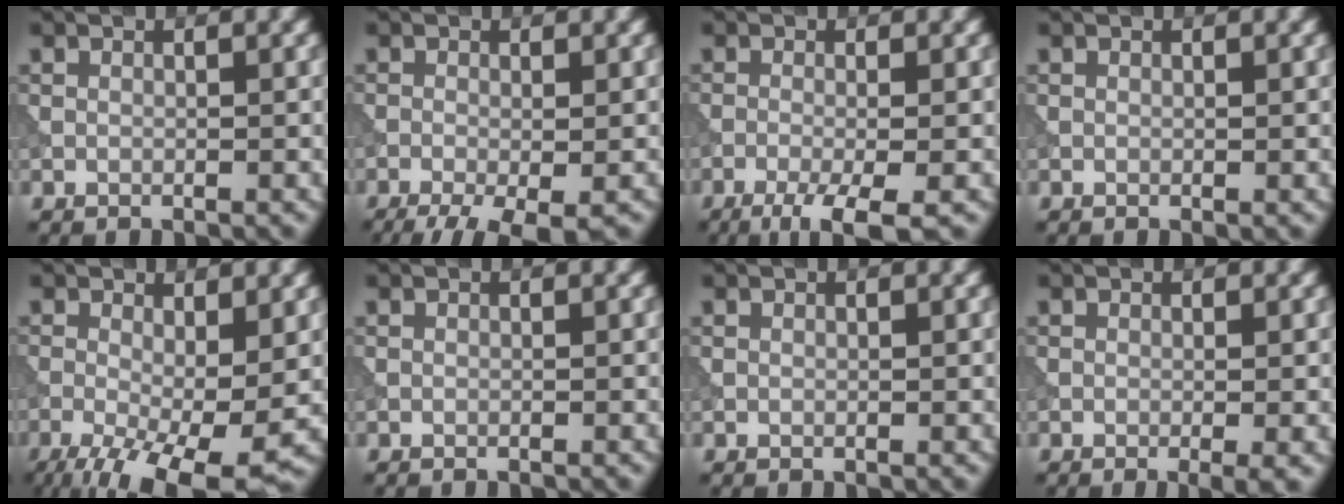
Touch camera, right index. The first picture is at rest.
{"total": 5.3, "force": [-3.0, 1.3, 4.1], "torque": [-0.065, -0.007, -0.051]}
{"total": 4.9, "force": [-2.7, 1.1, 4.0], "torque": [-0.063, -0.004, -0.050]}
{"total": 0.0}
{"total": 8.9, "force": [-3.0, 3.2, 7.8], "torque": [-0.145, -0.013, -0.046]}
{"total": 0.8, "force": [-0.7, 0.2, 0.3], "torque": [0.004, 0.001, -0.010]}
{"total": 0.0}
{"total": 2.1, "force": [-0.5, 0.4, 2.0], "torque": [-0.024, -0.008, -0.009]}